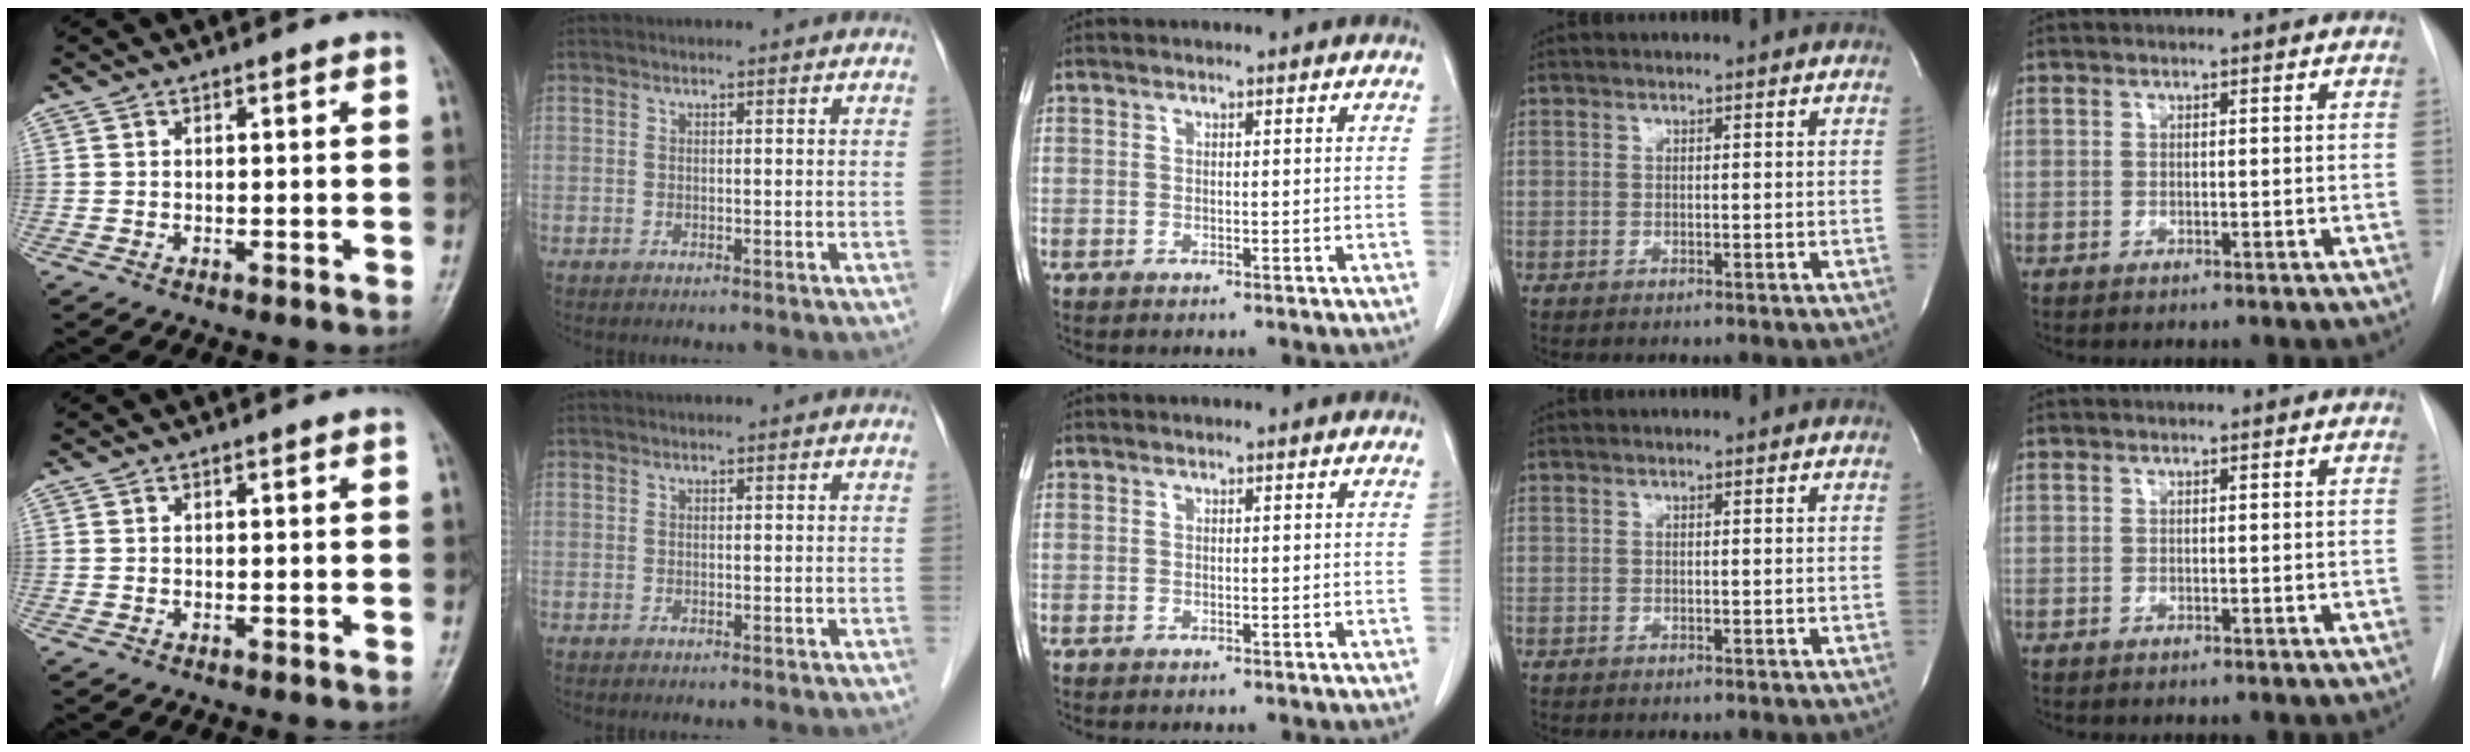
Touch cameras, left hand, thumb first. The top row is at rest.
{}